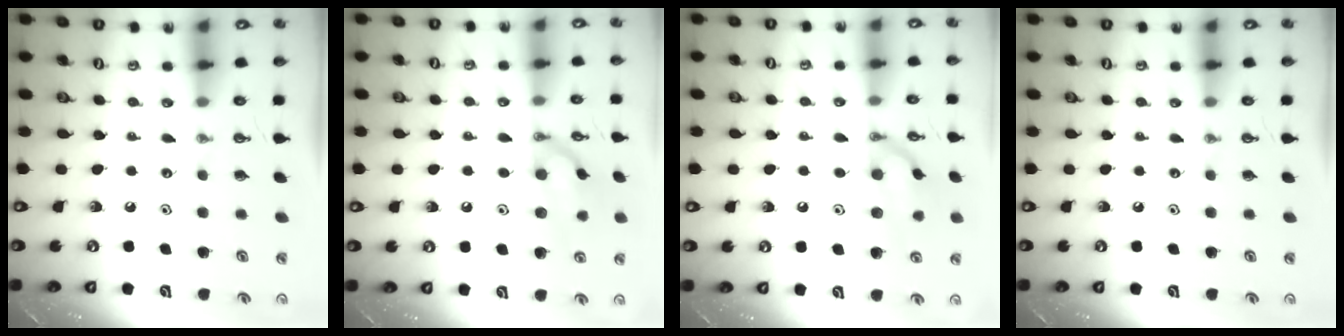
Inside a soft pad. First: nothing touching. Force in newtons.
{"total": 12.6, "press": 10.6, "slide": 6.8}
{"total": 12.6, "press": 10.6, "slide": 6.8}
{"total": 0.0}